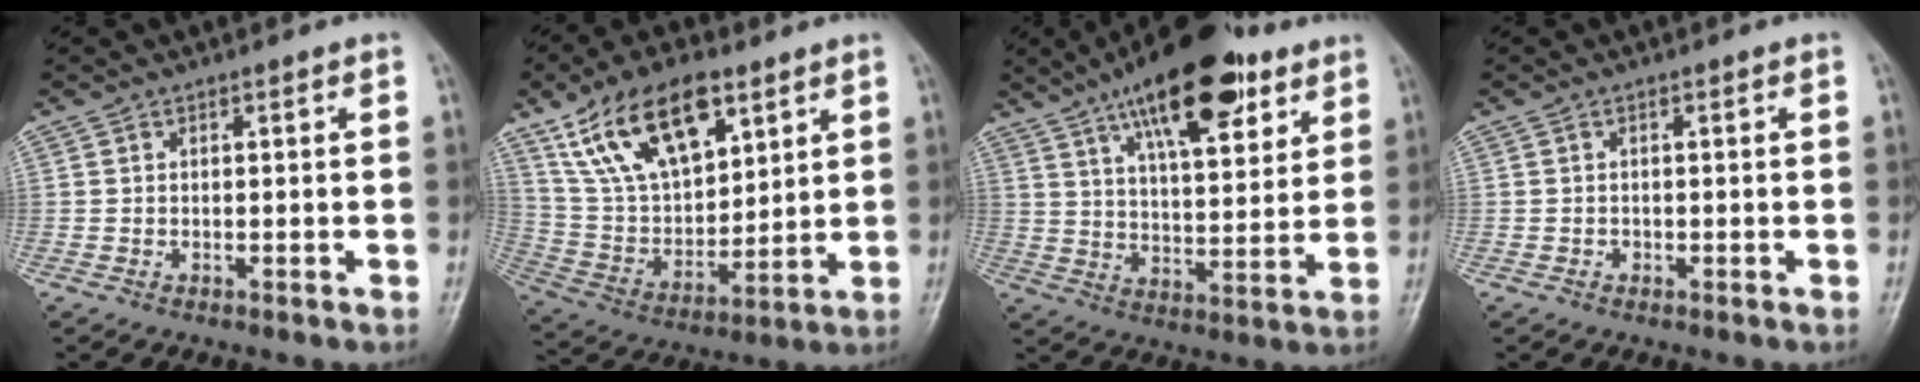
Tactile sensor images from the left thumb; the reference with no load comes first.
{"total": 19.7, "force": [10.8, 10.1, 13.1], "torque": [-0.198, -0.034, 0.207]}
{"total": 20.2, "force": [11.6, 7.8, 14.6], "torque": [-0.200, -0.034, 0.186]}
{"total": 0.6, "force": [-0.2, 0.5, 0.1], "torque": [0.001, 0.003, -0.005]}